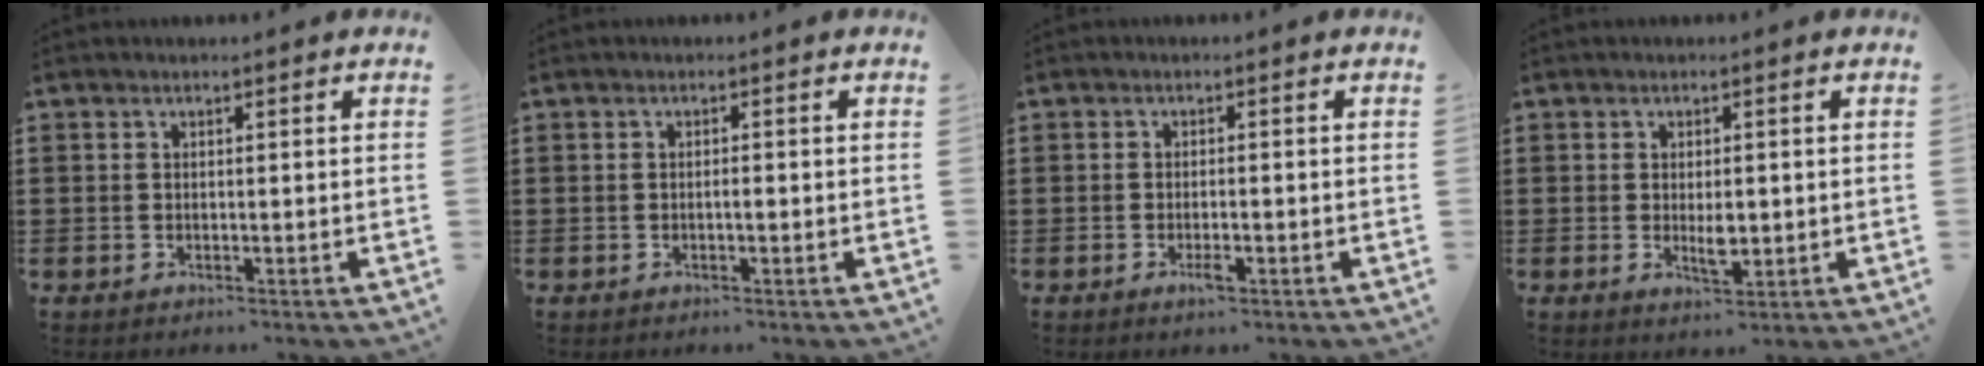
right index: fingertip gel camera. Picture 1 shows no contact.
{"total": 0.9, "force": [-0.4, 0.2, 0.8], "torque": [-0.015, -0.003, -0.006]}
{"total": 1.9, "force": [-1.0, 0.5, 1.5], "torque": [-0.027, 0.000, -0.017]}
{"total": 2.9, "force": [-0.1, 1.2, 2.6], "torque": [-0.049, 0.002, -0.001]}